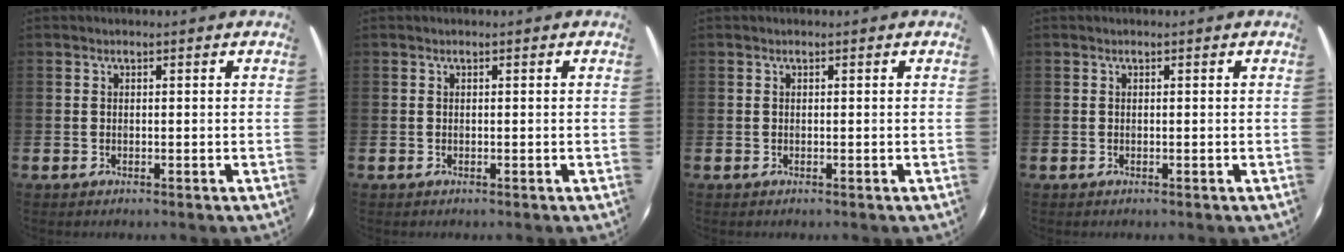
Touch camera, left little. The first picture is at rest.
{"total": 0.0}
{"total": 0.0}
{"total": 0.0}